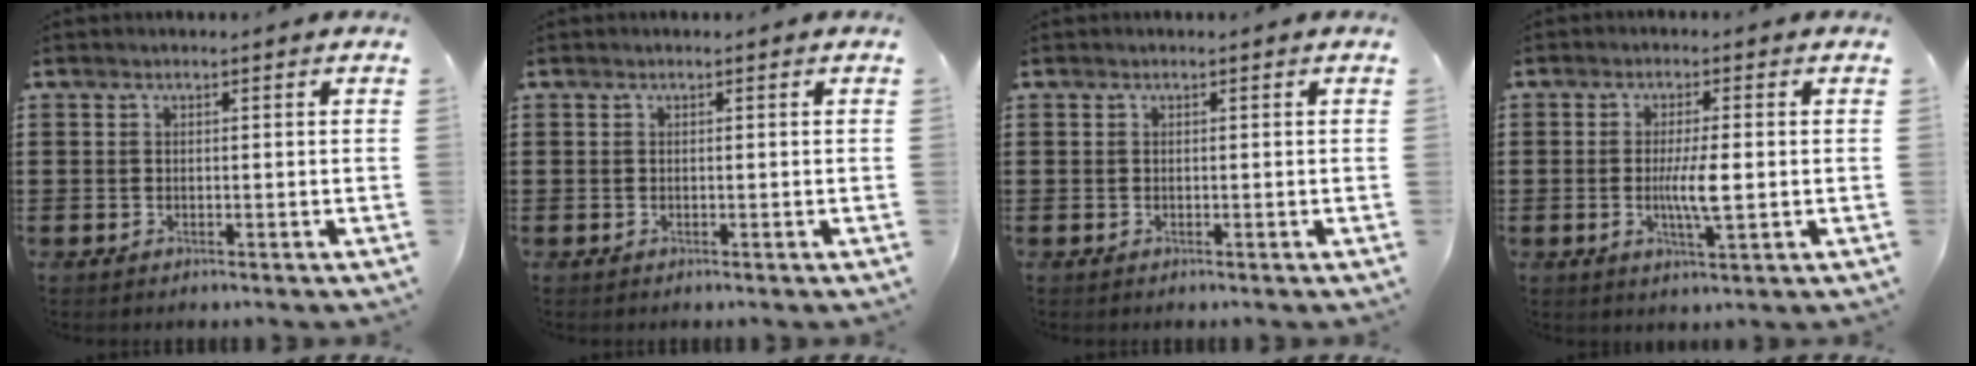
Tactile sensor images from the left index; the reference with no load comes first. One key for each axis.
{"total": 0.0}
{"total": 0.0}
{"total": 5.4, "fx": -0.3, "fy": 0.8, "fz": 5.4, "tx": -0.101, "ty": -0.005, "tz": -0.011}